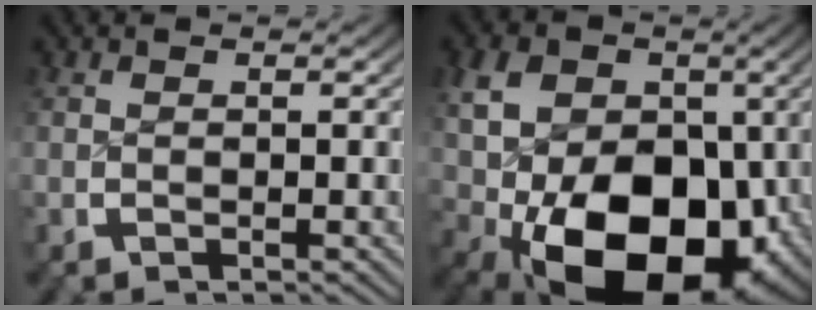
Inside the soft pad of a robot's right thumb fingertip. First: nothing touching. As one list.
[{"total": 20.3, "force": [-3.0, 14.0, 14.4], "torque": [-0.256, -0.091, -0.009]}]